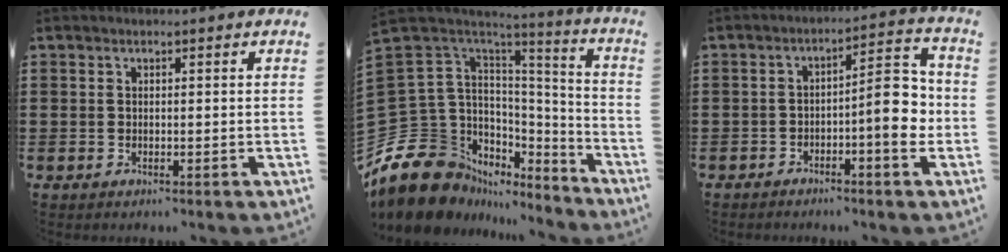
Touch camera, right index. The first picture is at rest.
{"total": 13.8, "force": [-8.3, 9.2, 6.0], "torque": [-0.171, -0.023, -0.148]}
{"total": 8.4, "force": [-1.7, 2.3, 7.9], "torque": [-0.101, -0.007, -0.034]}